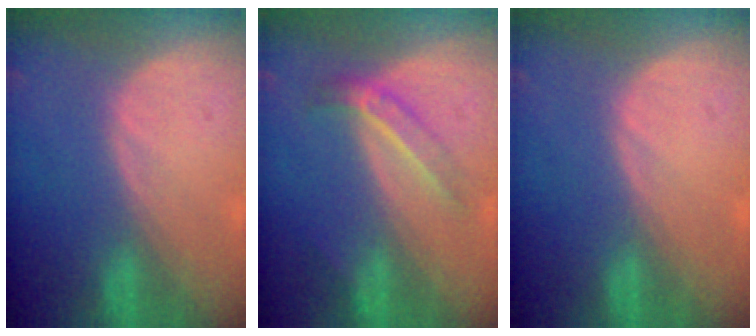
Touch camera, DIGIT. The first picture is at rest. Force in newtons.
{"total": 4.1, "press": 4.1, "slide": 0.3}
{"total": 0.0}